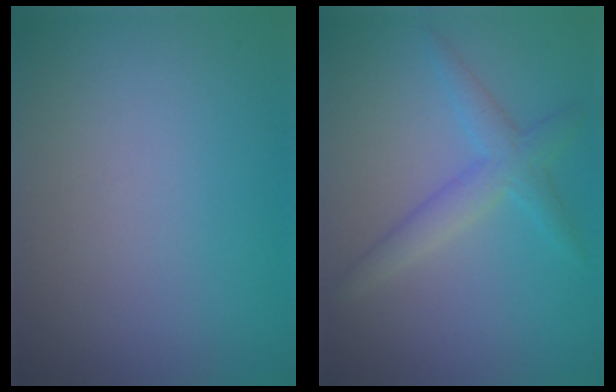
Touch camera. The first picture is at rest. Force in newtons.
{"total": 2.9, "press": 2.9, "slide": 0.1}